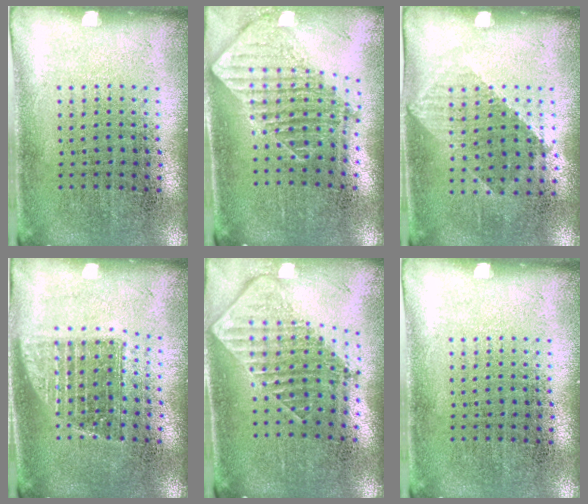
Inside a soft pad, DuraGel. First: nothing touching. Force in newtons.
{"total": 1.8, "press": 1.4, "slide": 1.2}
{"total": 1.0, "press": 0.8, "slide": 0.5}
{"total": 1.2, "press": 1.0, "slide": 0.7}
{"total": 1.8, "press": 1.4, "slide": 1.1}
{"total": 0.0}